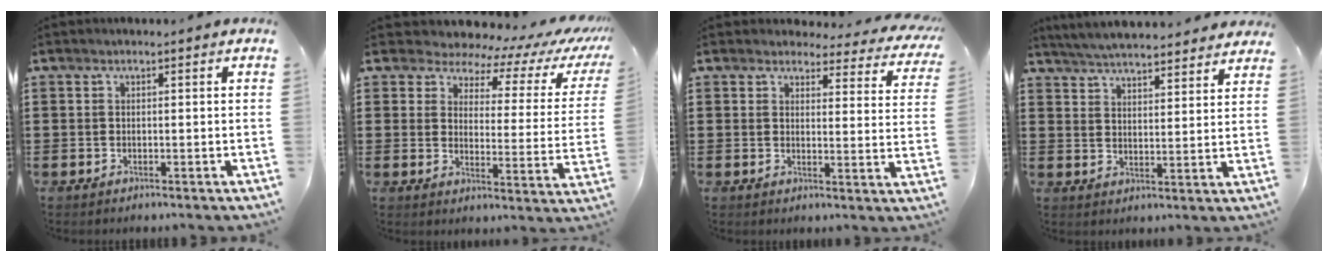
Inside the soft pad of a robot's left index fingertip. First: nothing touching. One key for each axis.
{"total": 4.7, "fx": 4.1, "fy": 2.0, "fz": 1.0, "tx": -0.036, "ty": -0.036, "tz": 0.063}
{"total": 3.7, "fx": 3.5, "fy": 0.9, "fz": 1.0, "tx": -0.030, "ty": -0.018, "tz": 0.059}
{"total": 5.2, "fx": 5.1, "fy": 0.0, "fz": 0.6, "tx": -0.034, "ty": -0.026, "tz": 0.091}